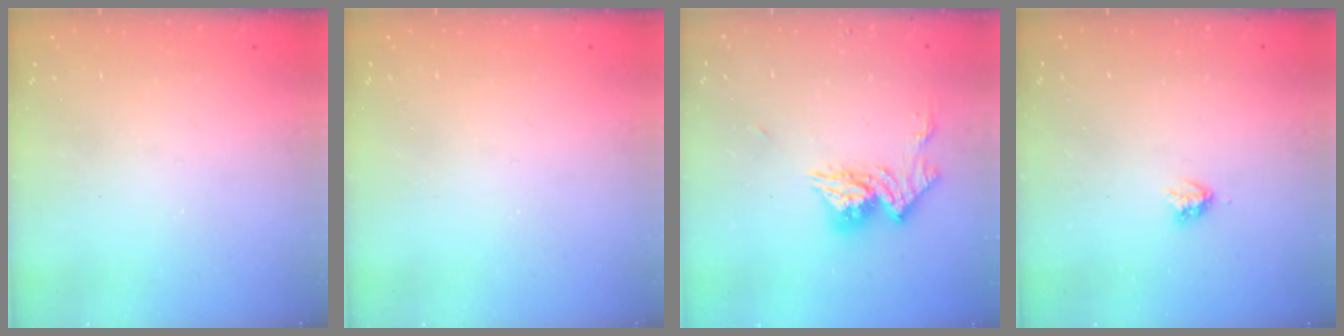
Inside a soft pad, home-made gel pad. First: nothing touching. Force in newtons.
{"total": 0.0}
{"total": 11.7, "press": 11.7, "slide": 0.8}
{"total": 2.9, "press": 2.9, "slide": 0.5}